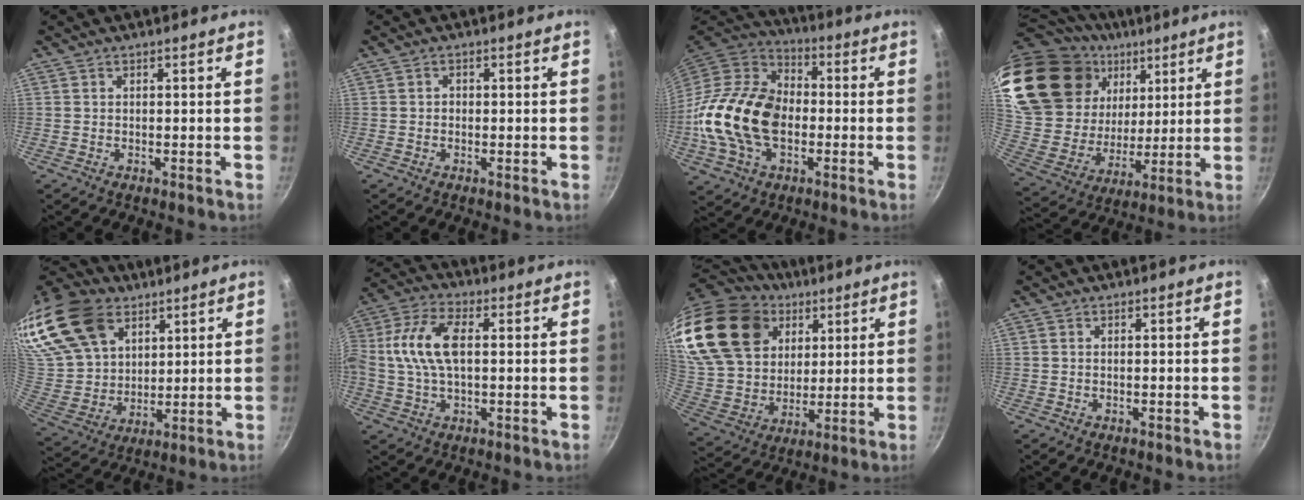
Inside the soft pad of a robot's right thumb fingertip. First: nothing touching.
{"total": 0.9, "force": [-0.1, 0.8, 0.4], "torque": [-0.005, 0.004, -0.003]}
{"total": 21.7, "force": [-2.9, 14.8, 15.6], "torque": [-0.277, 0.033, -0.062]}
{"total": 29.9, "force": [15.9, 18.9, 16.8], "torque": [-0.319, -0.029, 0.306]}
{"total": 26.3, "force": [14.8, 17.4, 12.9], "torque": [-0.281, -0.019, 0.288]}
{"total": 12.3, "force": [1.2, 6.7, 10.2], "torque": [-0.206, 0.026, 0.008]}
{"total": 28.7, "force": [14.6, 20.1, 14.2], "torque": [-0.281, -0.022, 0.288]}
{"total": 0.0}